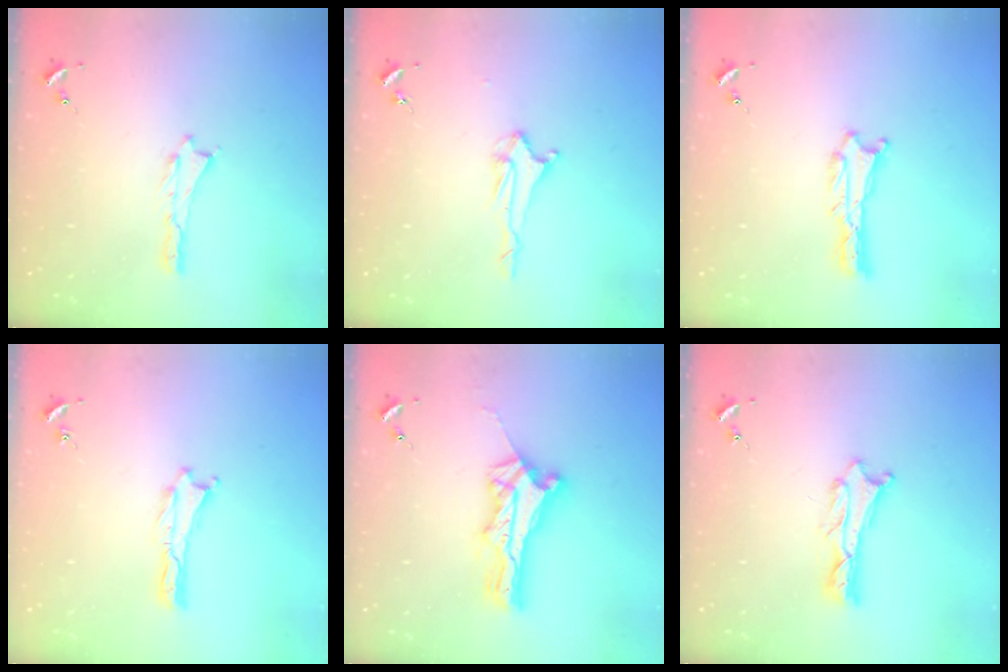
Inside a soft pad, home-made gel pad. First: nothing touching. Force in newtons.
{"total": 2.1, "press": 2.0, "slide": 0.4}
{"total": 0.6, "press": 0.6, "slide": 0.1}
{"total": 0.0}
{"total": 6.0, "press": 6.0, "slide": 0.4}
{"total": 1.2, "press": 1.2, "slide": 0.2}